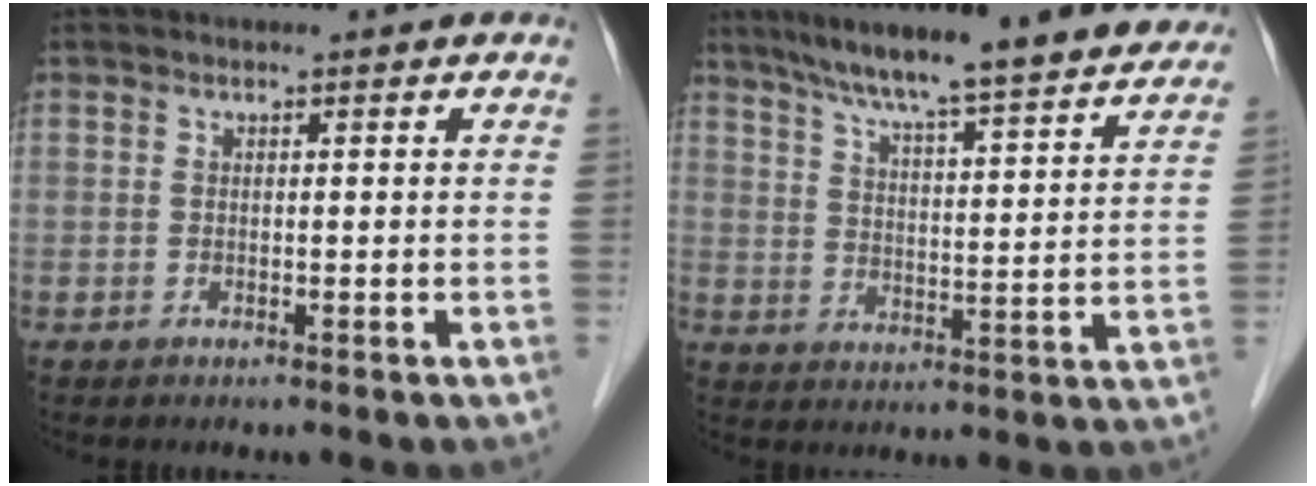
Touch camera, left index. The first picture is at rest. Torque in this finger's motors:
{"motor_torque": [1.04, -1.10, 0.28, 0.17]}